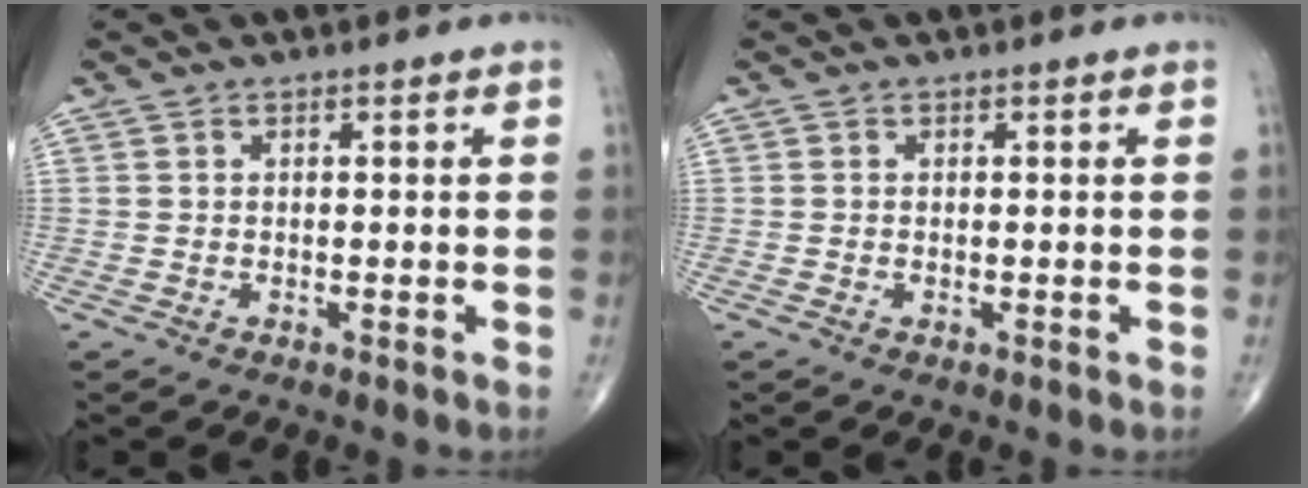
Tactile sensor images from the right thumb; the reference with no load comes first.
{"total": 0.0}